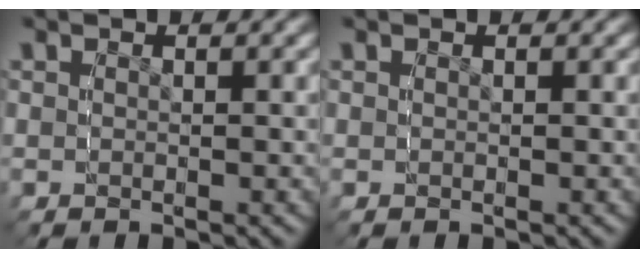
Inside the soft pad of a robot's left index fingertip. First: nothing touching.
{"total": 0.0}